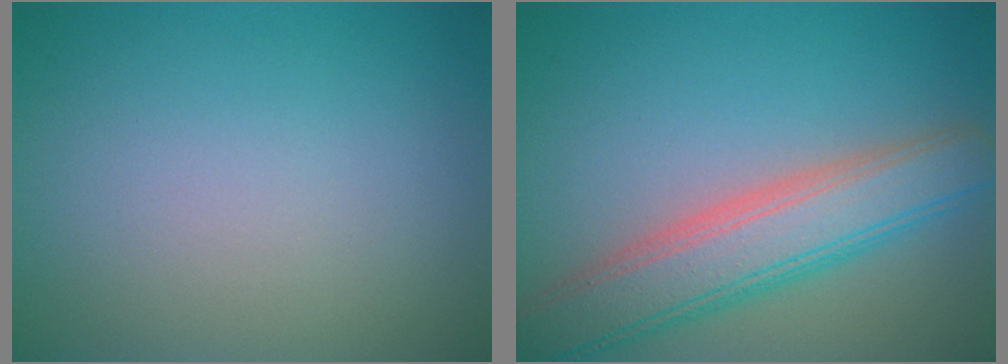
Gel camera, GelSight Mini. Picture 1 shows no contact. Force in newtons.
{"total": 6.6, "press": 6.6, "slide": 0.4}